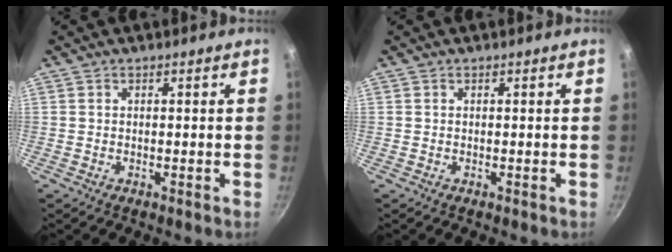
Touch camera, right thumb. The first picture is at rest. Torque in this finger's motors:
{"motor_torque": [-0.06, 0.06, -0.04, 0.08, 0.01]}